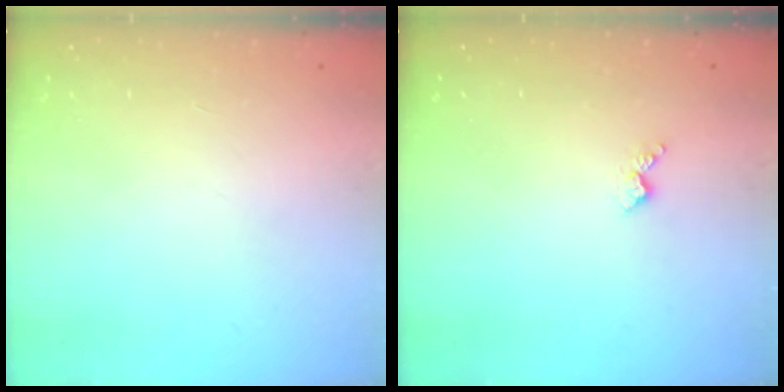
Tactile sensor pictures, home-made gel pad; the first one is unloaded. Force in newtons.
{"total": 2.7, "press": 2.6, "slide": 0.5}